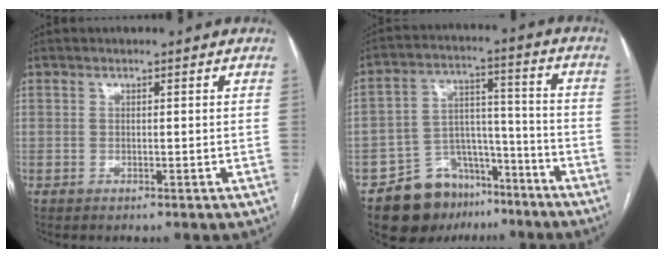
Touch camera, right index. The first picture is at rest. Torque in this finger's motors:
{"motor_torque": [-0.31, 0.12, -0.57, -0.18]}